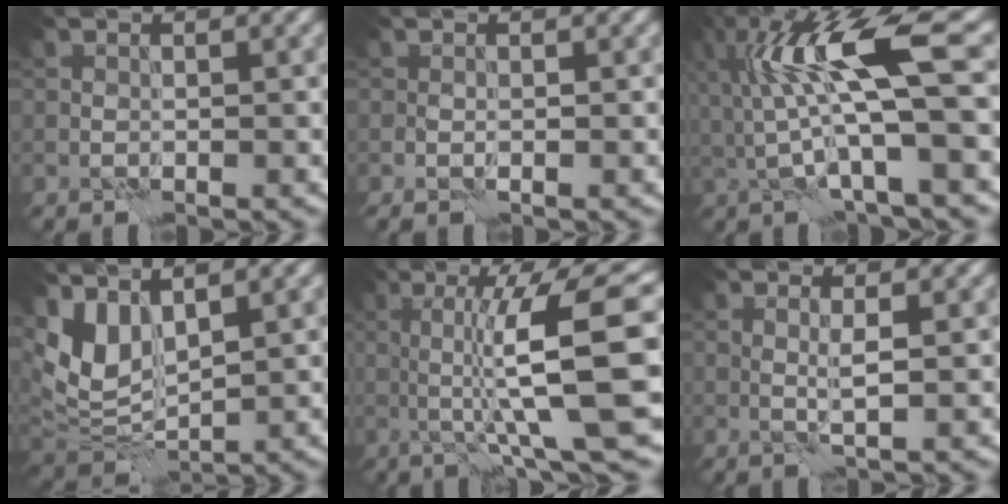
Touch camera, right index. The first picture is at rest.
{"total": 0.8, "force": [-0.2, 0.3, 0.7], "torque": [-0.017, -0.001, -0.003]}
{"total": 10.2, "force": [1.8, 2.3, 9.8], "torque": [-0.187, 0.002, 0.038]}
{"total": 5.7, "force": [2.7, 3.2, 3.9], "torque": [-0.094, -0.006, 0.055]}
{"total": 11.6, "force": [0.7, 2.2, 11.3], "torque": [-0.157, 0.007, 0.015]}
{"total": 1.4, "force": [0.3, 0.1, 1.4], "torque": [-0.029, -0.001, 0.003]}